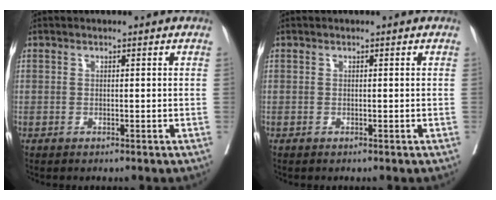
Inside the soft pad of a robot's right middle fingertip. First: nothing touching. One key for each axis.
{"total": 0.0}